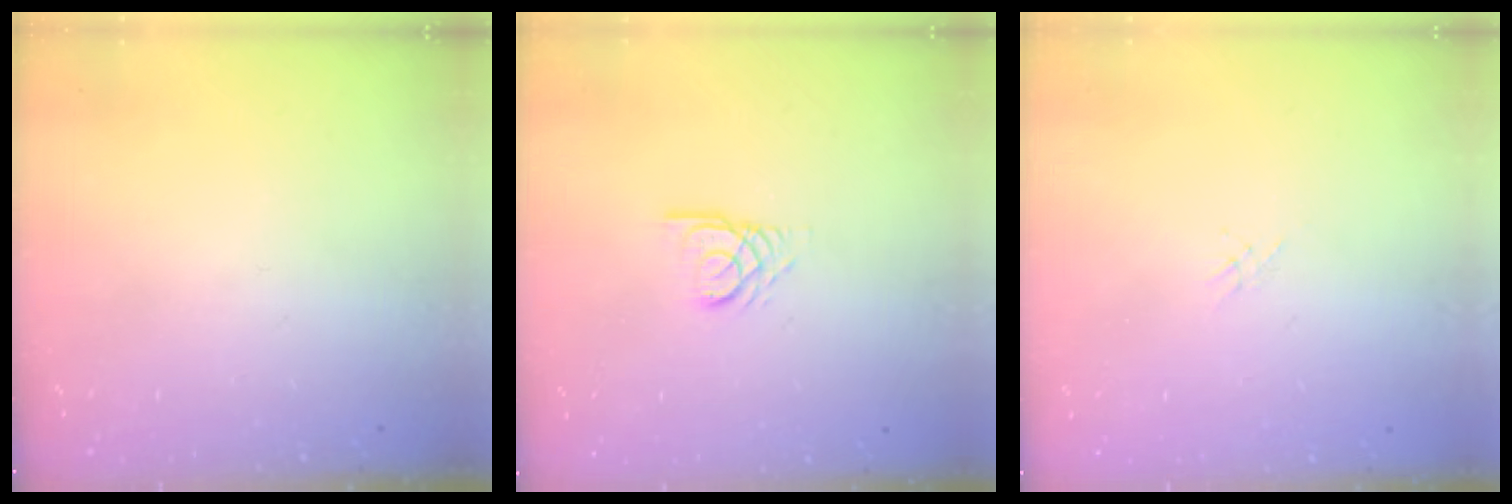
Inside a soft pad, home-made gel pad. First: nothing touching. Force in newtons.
{"total": 3.1, "press": 3.0, "slide": 0.2}
{"total": 1.3, "press": 1.2, "slide": 0.3}